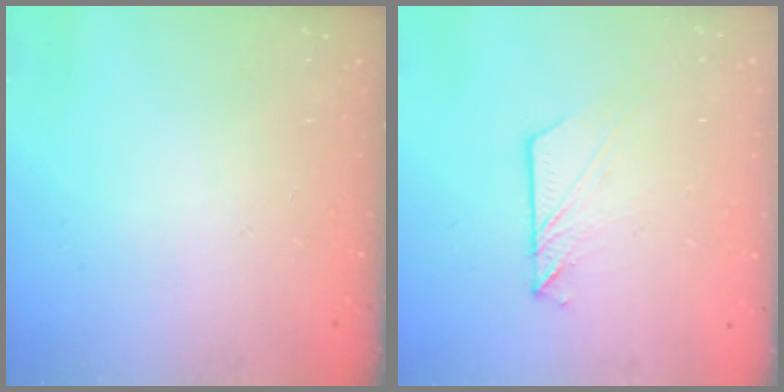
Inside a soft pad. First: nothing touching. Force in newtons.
{"total": 6.3, "press": 6.3, "slide": 0.2}